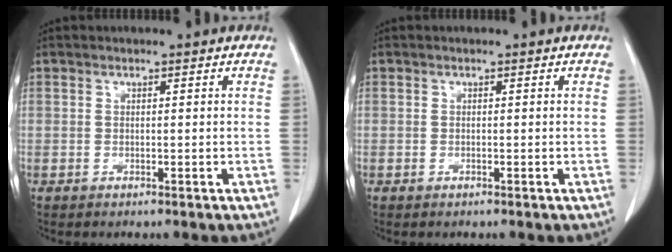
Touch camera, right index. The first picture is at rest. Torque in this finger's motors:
{"motor_torque": [-0.04, -0.01, 0.04, 0.00]}